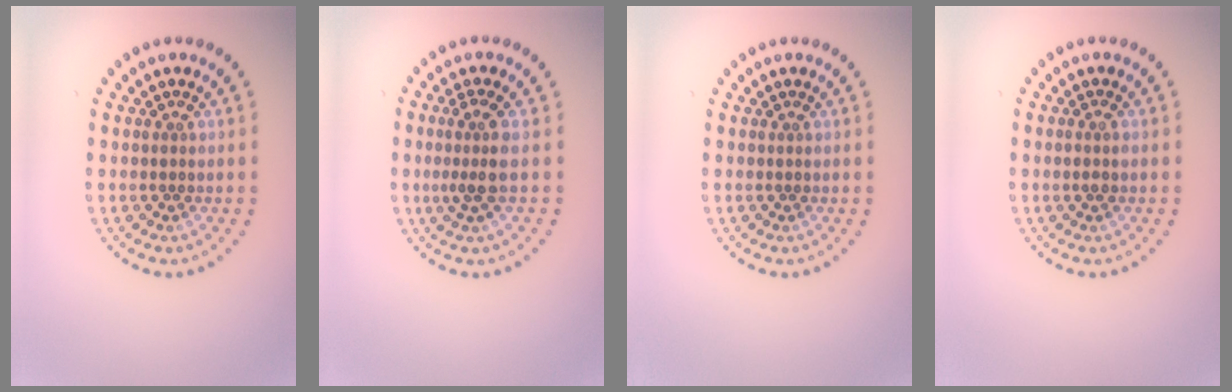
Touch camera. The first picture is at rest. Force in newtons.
{"total": 2.6, "press": 1.9, "slide": 1.7}
{"total": 0.0}
{"total": 0.9, "press": 0.8, "slide": 0.5}